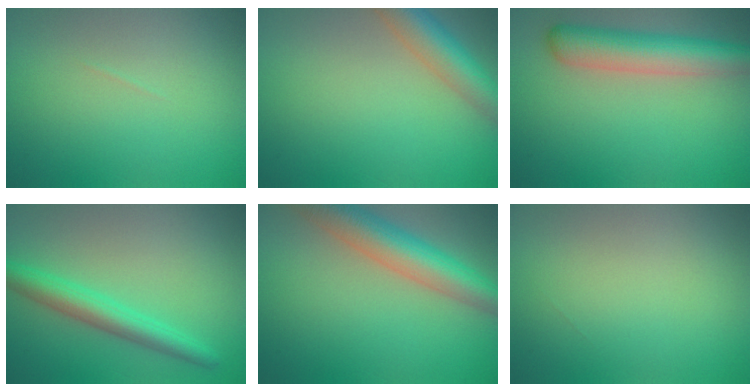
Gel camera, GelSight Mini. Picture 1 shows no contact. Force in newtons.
{"total": 5.3, "press": 5.3, "slide": 0.3}
{"total": 6.0, "press": 6.0, "slide": 0.2}
{"total": 4.0, "press": 4.0, "slide": 0.2}
{"total": 7.0, "press": 7.0, "slide": 0.4}
{"total": 0.0}